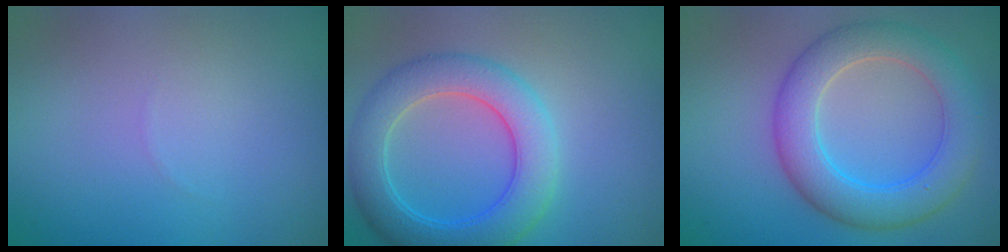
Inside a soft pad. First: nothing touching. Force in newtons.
{"total": 6.1, "press": 6.1, "slide": 0.3}
{"total": 6.4, "press": 6.4, "slide": 0.5}